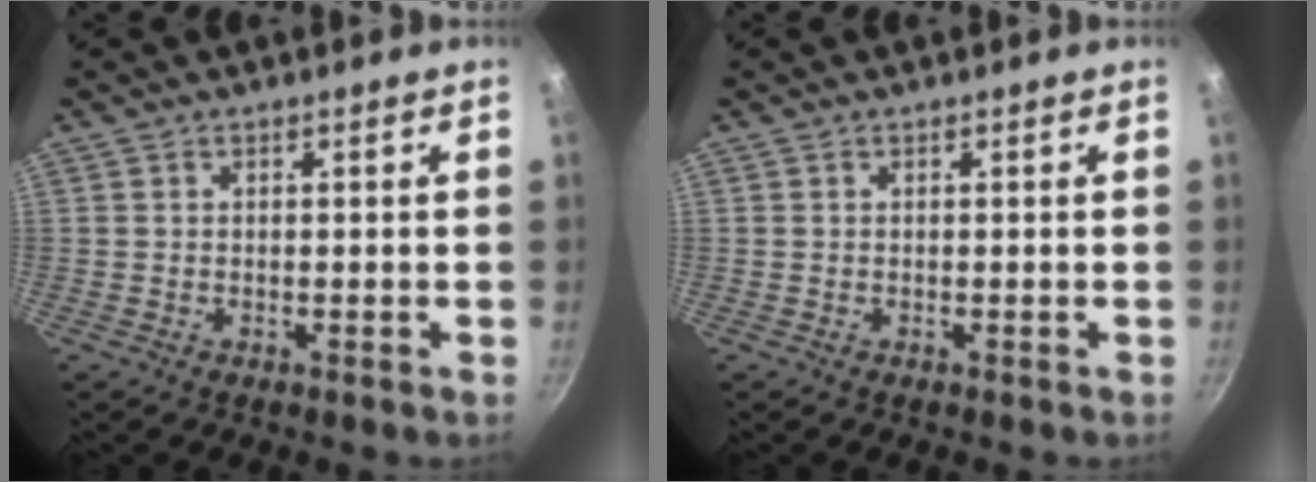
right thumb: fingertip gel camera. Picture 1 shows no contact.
{"total": 0.0}